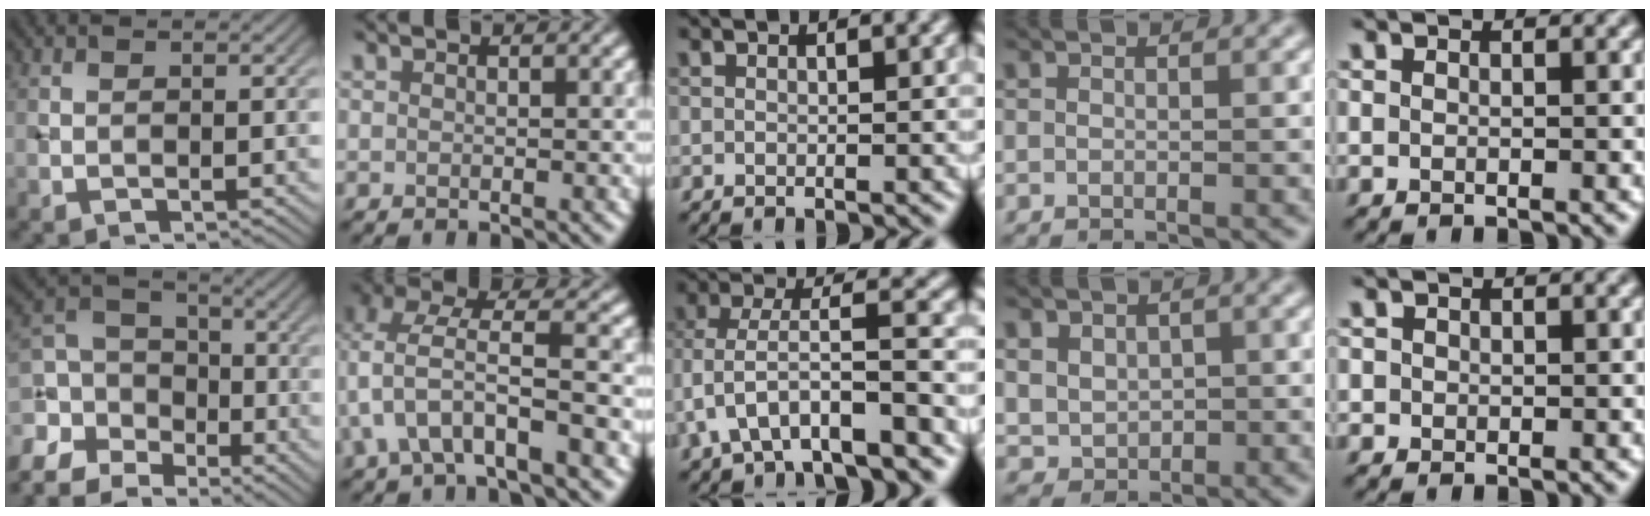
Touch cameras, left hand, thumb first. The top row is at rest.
{"thumb": {"total": 9.9, "force": [-5.4, 6.6, 5.1], "torque": [-0.132, -0.008, -0.107]}, "index": {"total": 6.2, "force": [-1.8, 2.6, 5.3], "torque": [-0.104, 0.011, -0.037]}, "middle": {"total": 7.1, "force": [-3.7, 2.5, 5.6], "torque": [-0.102, 0.010, -0.067]}, "ring": {"total": 3.2, "force": [0.8, 2.7, 1.4], "torque": [-0.036, 0.002, 0.021]}, "little": {"total": 0.5, "force": [-0.1, 0.5, 0.0], "torque": [0.004, -0.002, -0.001]}}